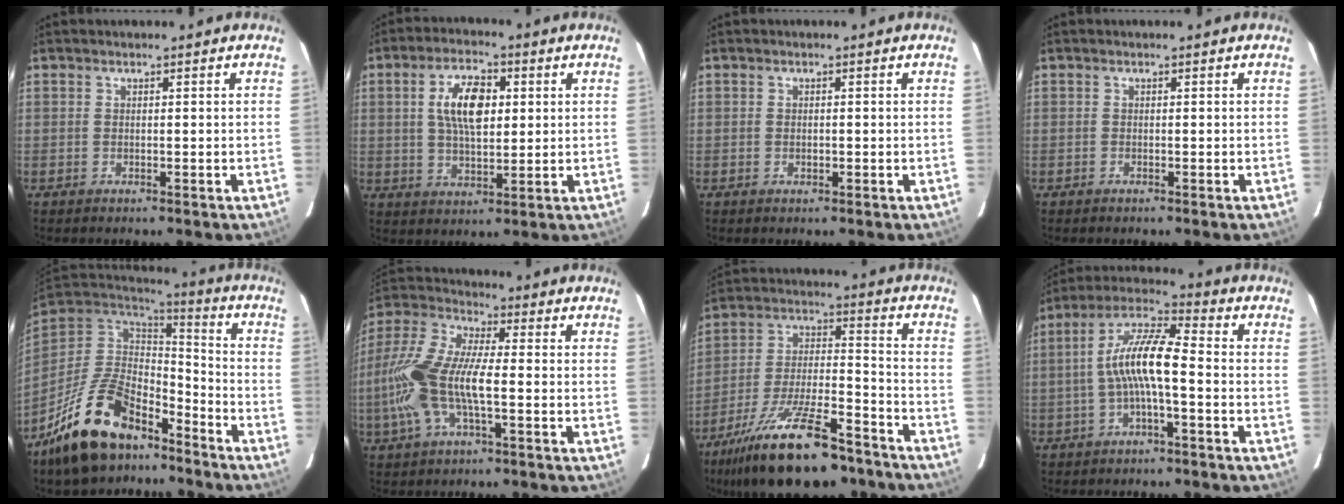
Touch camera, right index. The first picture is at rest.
{"total": 9.6, "force": [2.1, 4.6, 8.1], "torque": [-0.151, 0.013, 0.039]}
{"total": 1.0, "force": [-0.2, 0.8, 0.6], "torque": [-0.009, 0.002, -0.003]}
{"total": 0.0}
{"total": 20.5, "force": [-14.0, 9.4, 11.6], "torque": [-0.242, -0.006, -0.236]}
{"total": 15.0, "force": [-2.6, 4.9, 13.9], "torque": [-0.298, 0.003, -0.055]}
{"total": 23.3, "force": [-16.8, 7.3, 14.3], "torque": [-0.267, -0.024, -0.264]}
{"total": 10.1, "force": [-1.8, 2.0, 9.7], "torque": [-0.199, 0.021, -0.035]}